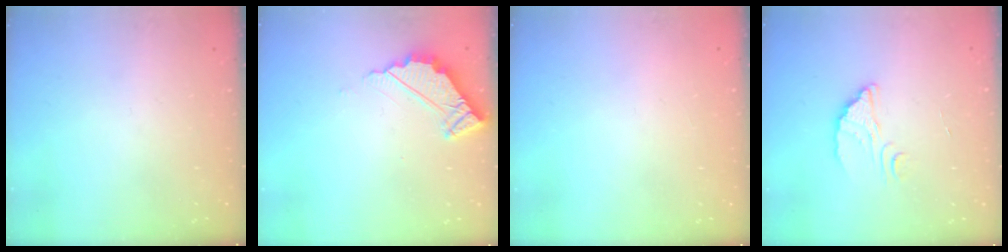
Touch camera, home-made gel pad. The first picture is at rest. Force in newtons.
{"total": 5.0, "press": 4.9, "slide": 0.2}
{"total": 2.2, "press": 2.2, "slide": 0.1}
{"total": 2.9, "press": 2.9, "slide": 0.1}